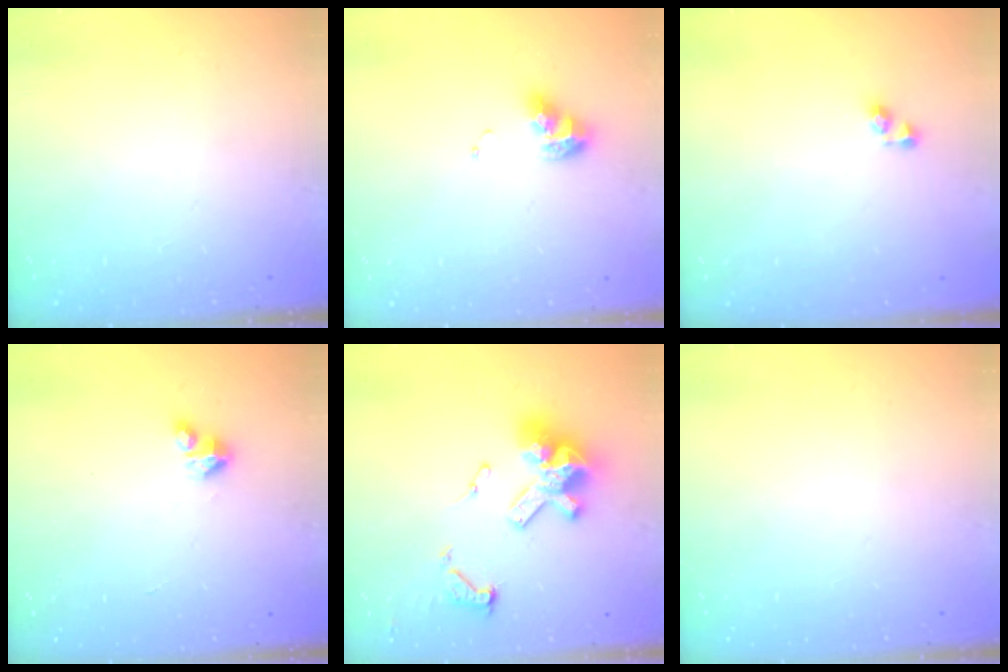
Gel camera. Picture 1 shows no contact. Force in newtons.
{"total": 10.1, "press": 10.1, "slide": 1.0}
{"total": 3.7, "press": 3.7, "slide": 0.1}
{"total": 2.8, "press": 2.8, "slide": 0.2}
{"total": 13.6, "press": 13.6, "slide": 0.6}
{"total": 0.0}